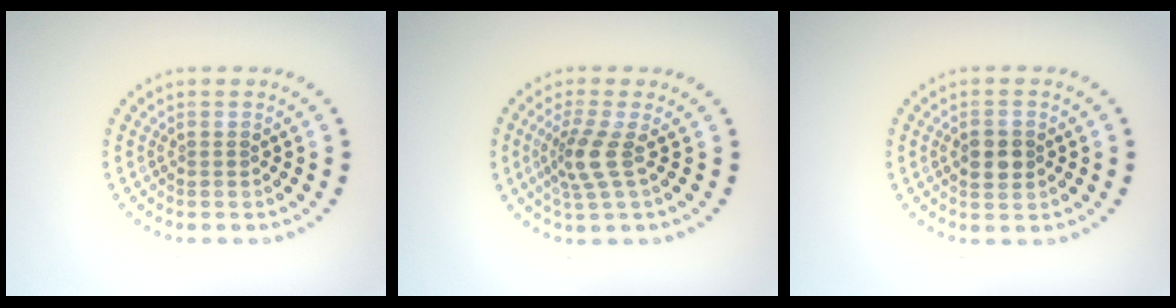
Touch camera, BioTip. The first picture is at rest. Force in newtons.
{"total": 2.9, "press": 2.1, "slide": 2.0}
{"total": 2.9, "press": 2.9, "slide": 0.1}